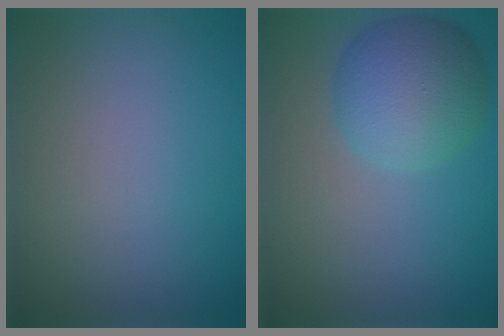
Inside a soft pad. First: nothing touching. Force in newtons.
{"total": 6.1, "press": 6.1, "slide": 0.1}